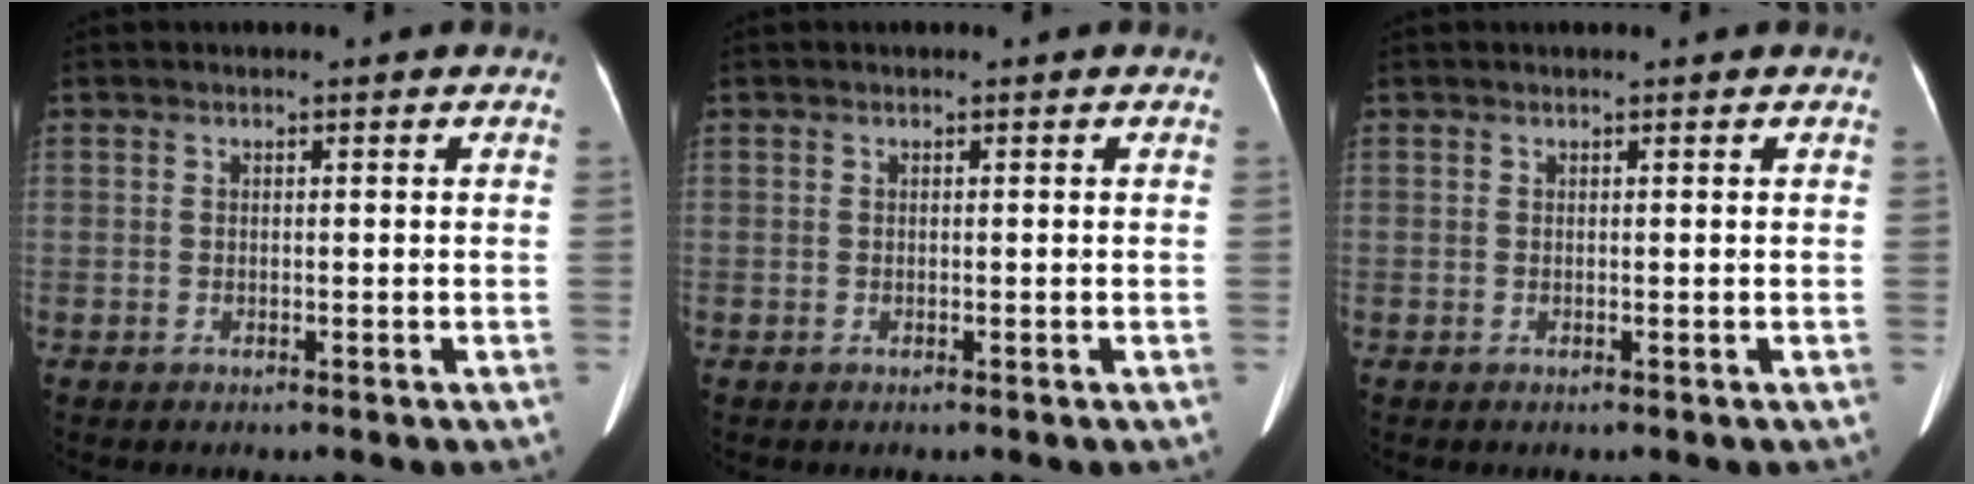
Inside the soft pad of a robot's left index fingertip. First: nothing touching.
{"total": 0.0}
{"total": 1.1, "force": [1.0, 0.0, 0.5], "torque": [-0.010, 0.004, 0.012]}